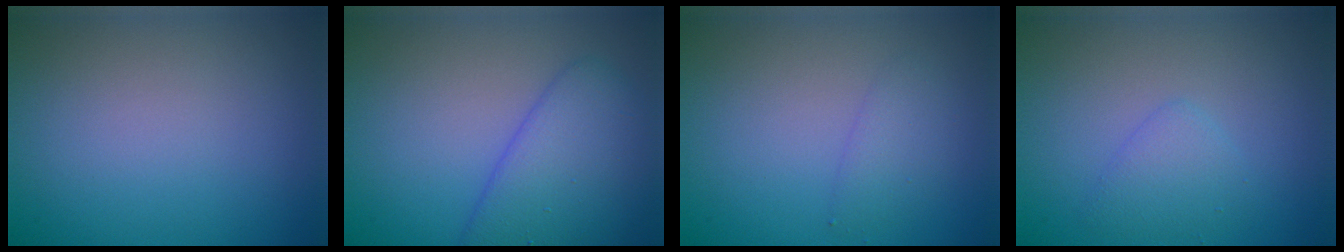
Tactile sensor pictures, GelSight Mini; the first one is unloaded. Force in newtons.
{"total": 5.4, "press": 5.4, "slide": 0.2}
{"total": 1.5, "press": 1.5, "slide": 0.1}
{"total": 1.8, "press": 1.8, "slide": 0.1}